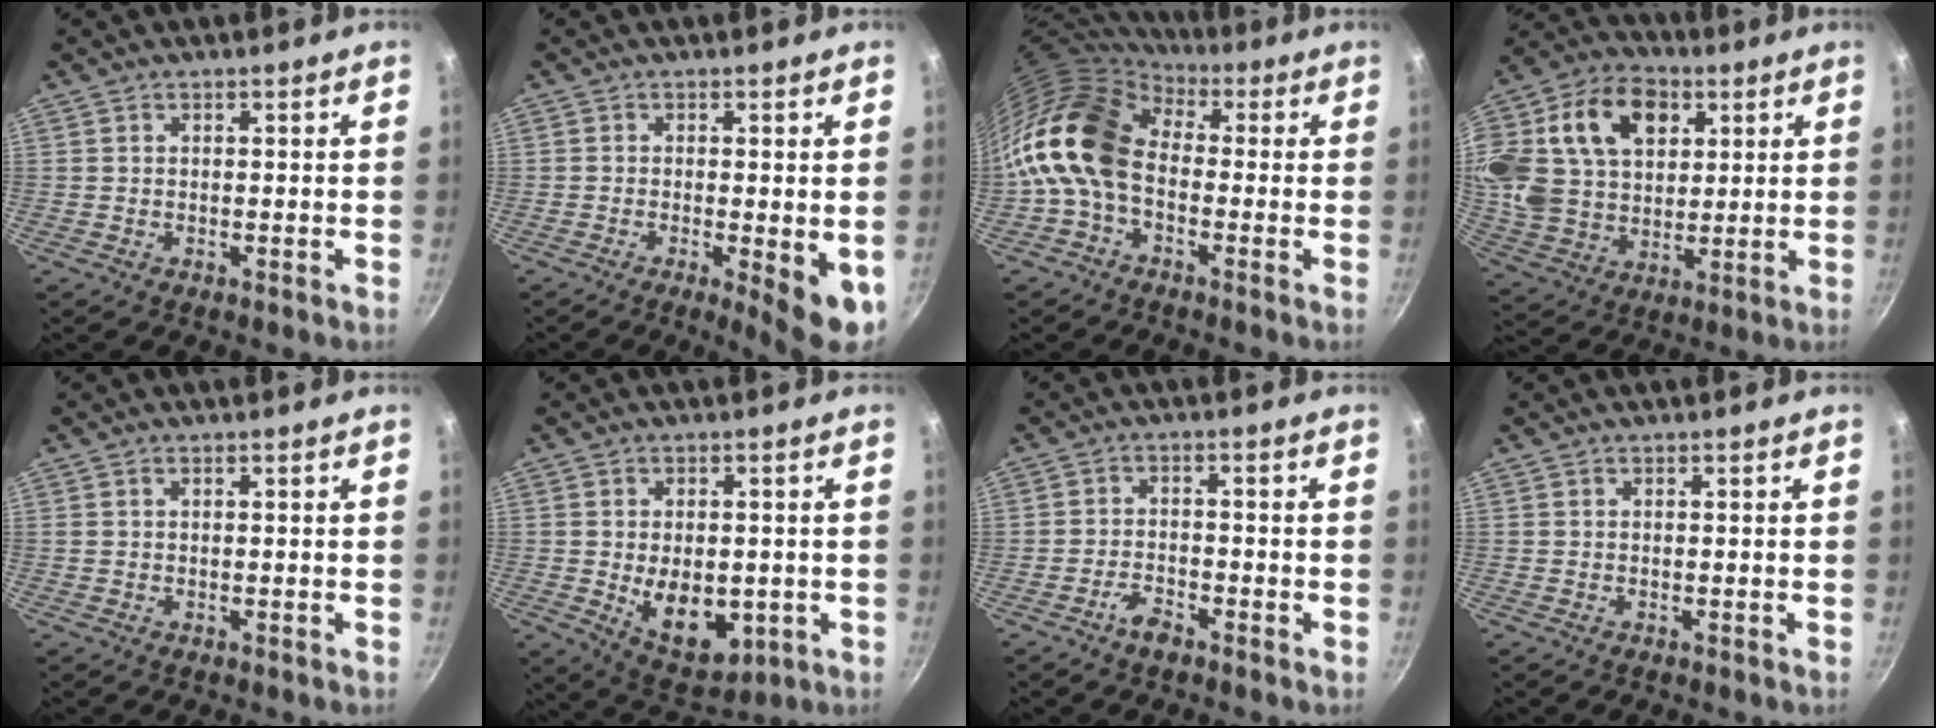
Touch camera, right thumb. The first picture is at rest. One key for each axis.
{"total": 7.6, "fx": -1.9, "fy": 1.9, "fz": 7.1, "tx": -0.087, "ty": -0.008, "tz": -0.020}
{"total": 13.3, "fx": -1.0, "fy": 9.2, "fz": 9.6, "tx": -0.163, "ty": 0.034, "tz": -0.040}
{"total": 27.8, "fx": 9.1, "fy": 19.4, "fz": 17.8, "tx": -0.370, "ty": 0.022, "tz": 0.160}
{"total": 0.6, "fx": 0.3, "fy": 0.4, "fz": 0.4, "tx": -0.007, "ty": 0.003, "tz": 0.005}
{"total": 11.4, "fx": -1.6, "fy": 7.1, "fz": 8.7, "tx": -0.099, "ty": -0.013, "tz": -0.005}
{"total": 3.4, "fx": -2.5, "fy": 1.3, "fz": 2.0, "tx": -0.037, "ty": 0.020, "tz": -0.047}
{"total": 0.0}